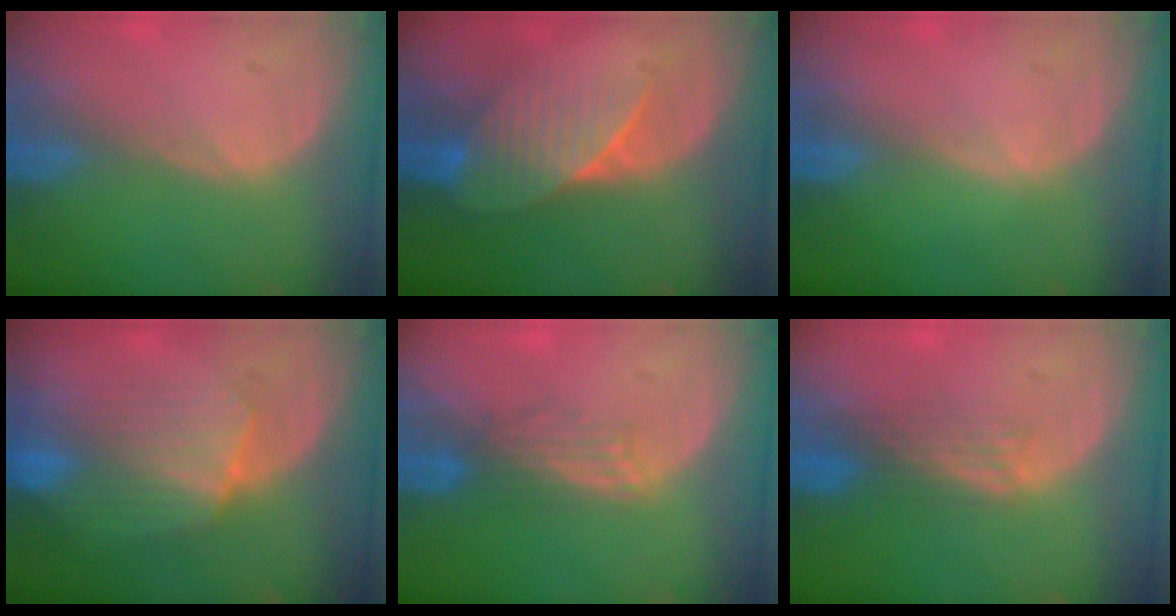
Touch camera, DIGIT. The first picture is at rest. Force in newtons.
{"total": 7.1, "press": 6.5, "slide": 2.8}
{"total": 0.0}
{"total": 8.3, "press": 8.1, "slide": 1.7}
{"total": 2.7, "press": 2.7, "slide": 0.4}
{"total": 4.0, "press": 3.3, "slide": 2.3}